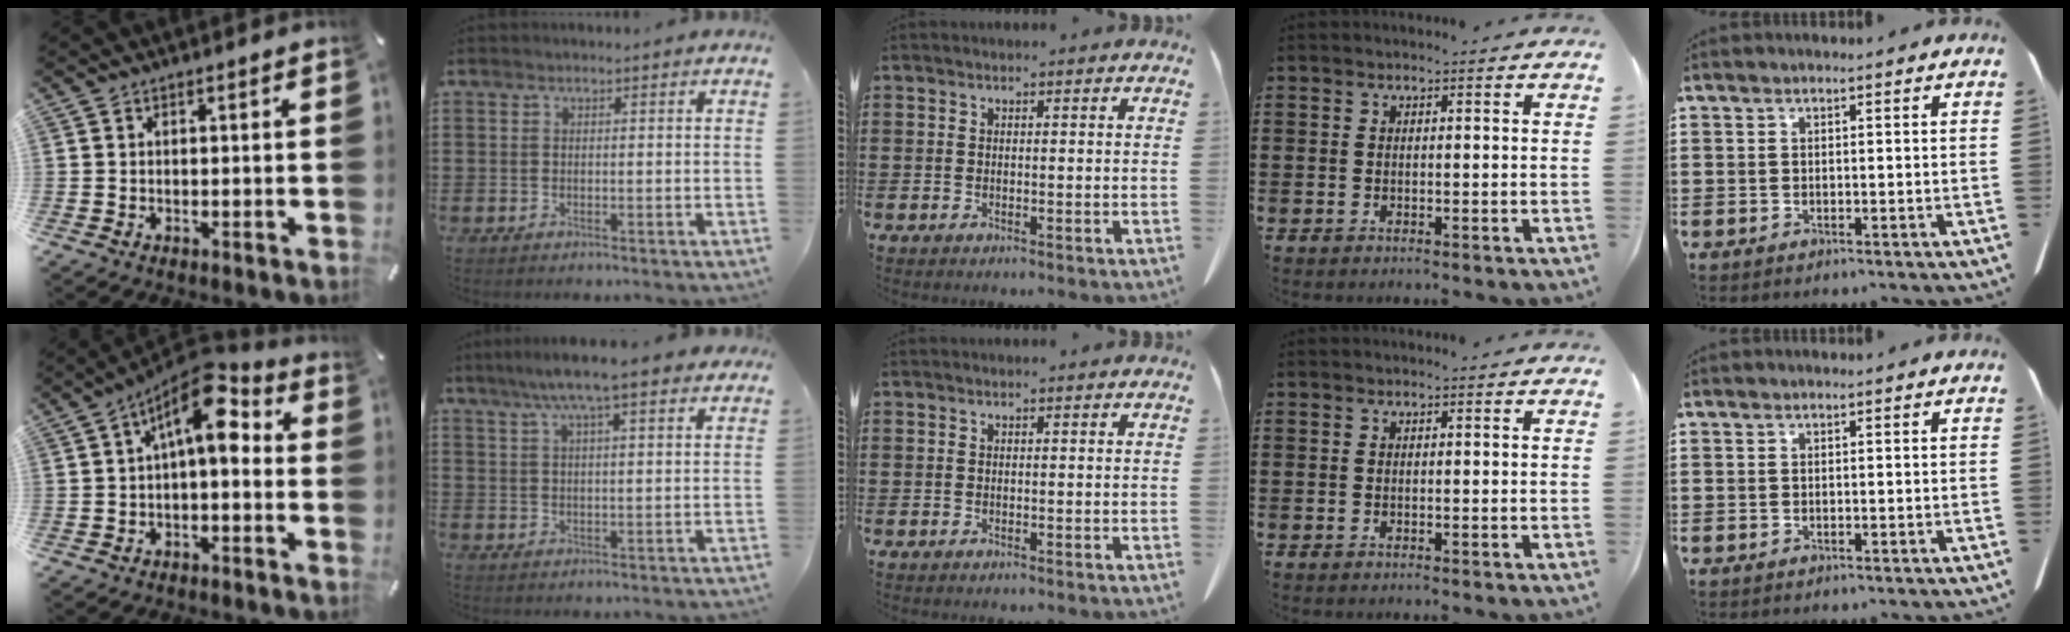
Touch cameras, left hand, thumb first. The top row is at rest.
{"thumb": {"total": 11.3, "force": [3.5, 5.2, 9.4], "torque": [-0.155, -0.023, 0.057]}, "index": {"total": 8.2, "force": [6.1, 1.2, 5.4], "torque": [-0.111, -0.006, 0.106]}}